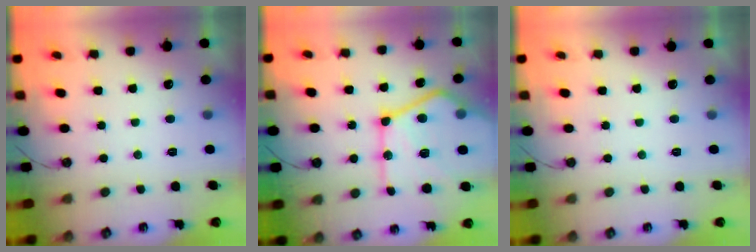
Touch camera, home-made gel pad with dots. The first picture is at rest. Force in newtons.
{"total": 29.0, "press": 28.8, "slide": 3.0}
{"total": 0.0}